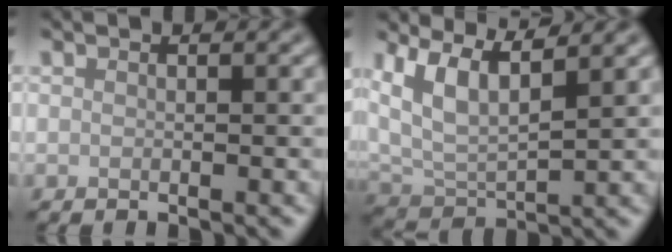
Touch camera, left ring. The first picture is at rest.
{"total": 6.3, "force": [3.6, 2.4, 4.5], "torque": [-0.095, 0.002, 0.069]}